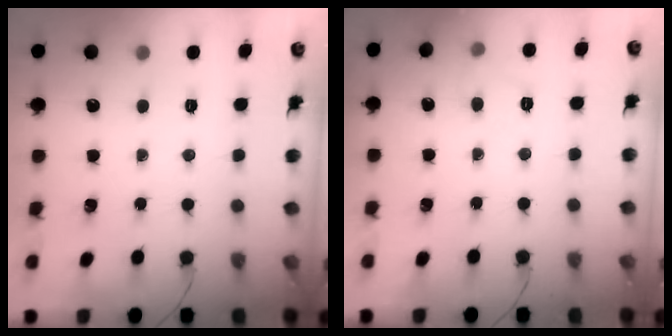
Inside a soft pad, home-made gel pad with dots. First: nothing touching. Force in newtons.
{"total": 6.8, "press": 6.7, "slide": 1.6}